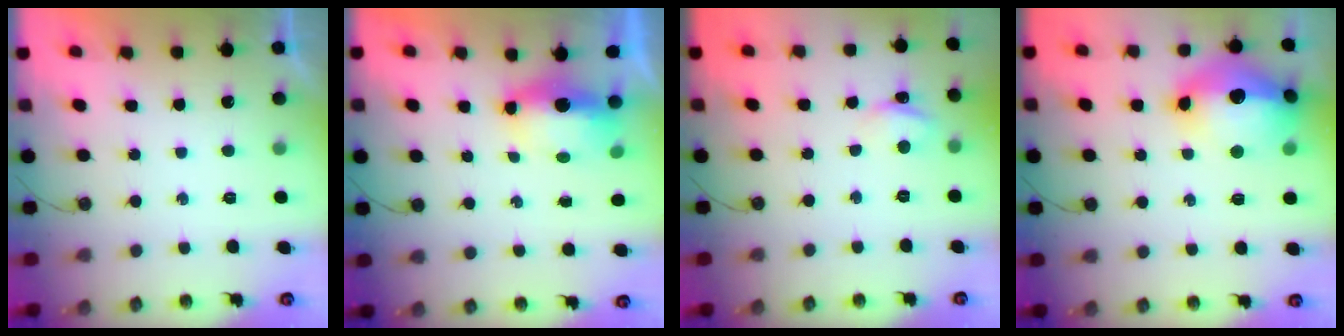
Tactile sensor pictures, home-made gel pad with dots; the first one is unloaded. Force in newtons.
{"total": 6.6, "press": 6.5, "slide": 1.1}
{"total": 4.0, "press": 3.9, "slide": 0.5}
{"total": 19.2, "press": 19.1, "slide": 1.9}